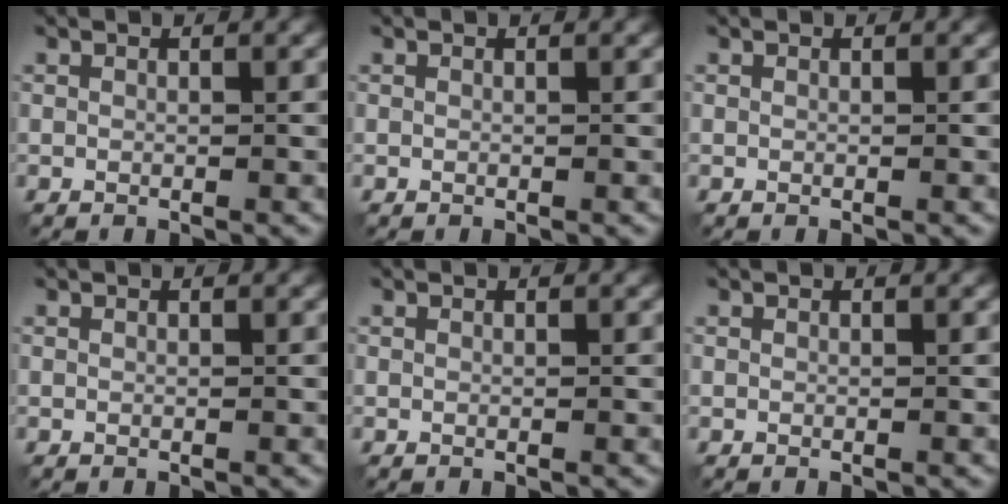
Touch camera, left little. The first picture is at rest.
{"total": 0.0}
{"total": 0.0}
{"total": 0.0}
{"total": 0.0}
{"total": 0.0}